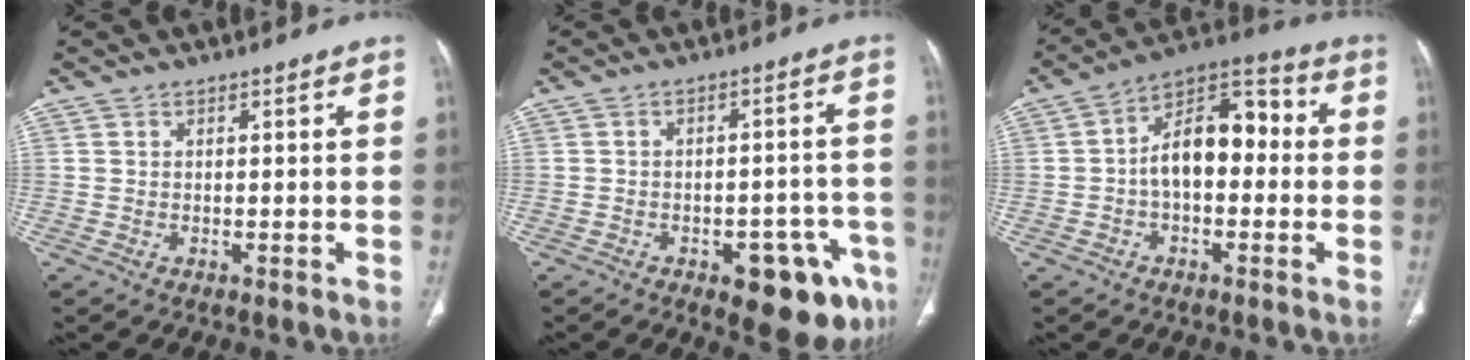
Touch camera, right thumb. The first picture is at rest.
{"total": 13.0, "force": [-6.6, 5.7, 9.6], "torque": [-0.078, 0.037, -0.076]}
{"total": 12.9, "force": [-0.4, 7.6, 10.4], "torque": [-0.139, 0.045, -0.020]}